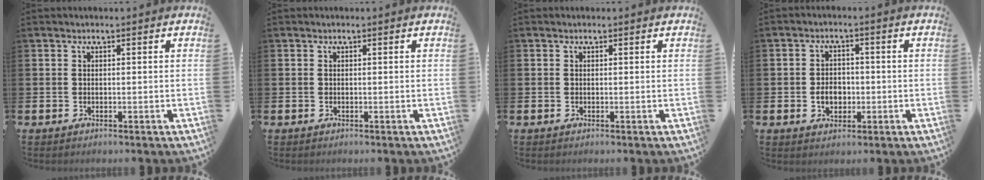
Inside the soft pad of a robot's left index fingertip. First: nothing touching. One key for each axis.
{"total": 0.0}
{"total": 0.0}
{"total": 3.4, "fx": -0.7, "fy": 2.6, "fz": 2.1, "tx": -0.028, "ty": -0.002, "tz": -0.020}